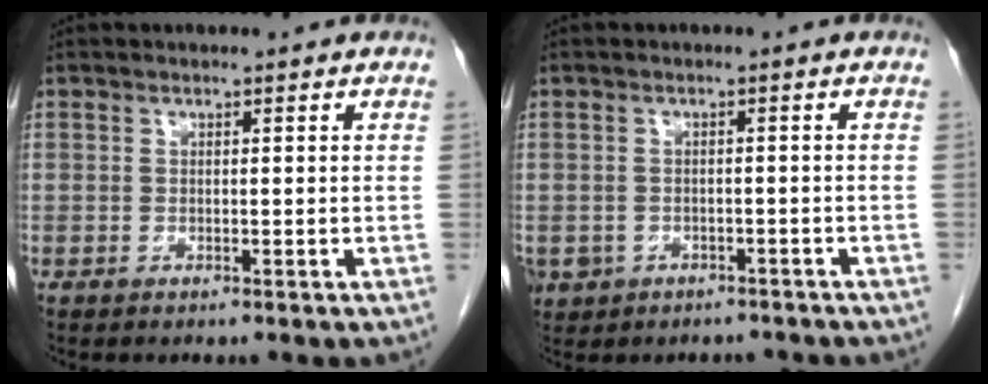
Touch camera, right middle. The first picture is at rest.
{"total": 6.7, "force": [-4.3, 4.9, 1.5], "torque": [-0.034, 0.010, -0.053]}